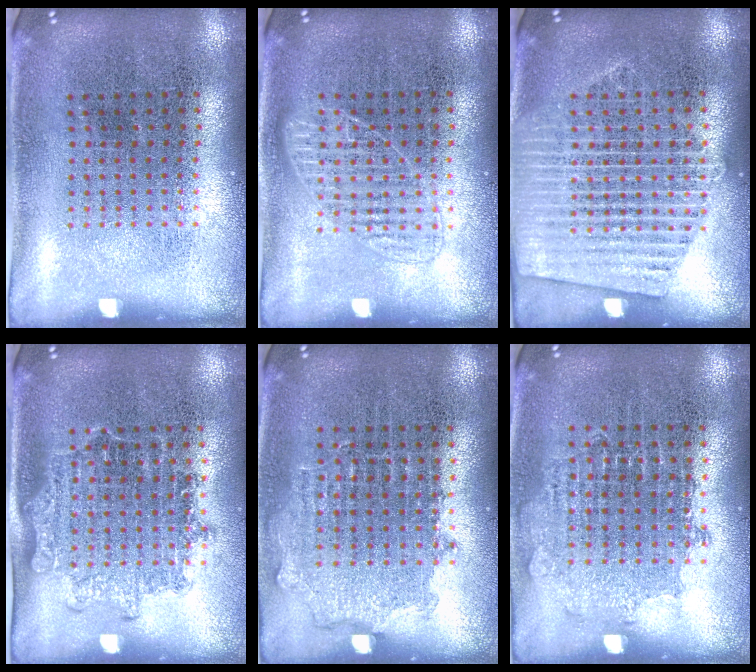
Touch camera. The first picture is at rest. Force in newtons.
{"total": 1.8, "press": 1.8, "slide": 0.3}
{"total": 1.6, "press": 1.6, "slide": 0.2}
{"total": 1.3, "press": 1.1, "slide": 0.8}
{"total": 0.8, "press": 0.8, "slide": 0.3}
{"total": 0.8, "press": 0.8, "slide": 0.2}